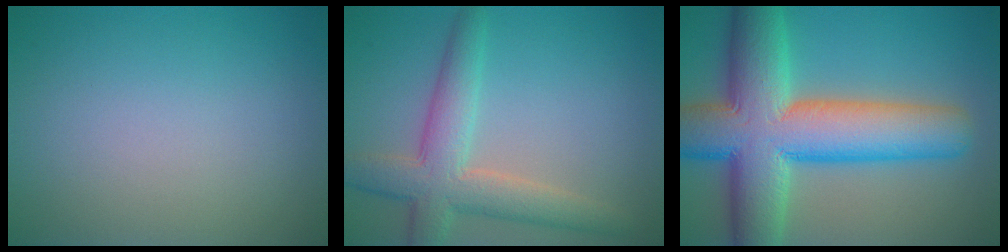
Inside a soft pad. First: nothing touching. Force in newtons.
{"total": 5.6, "press": 5.5, "slide": 0.2}
{"total": 13.8, "press": 13.7, "slide": 0.7}